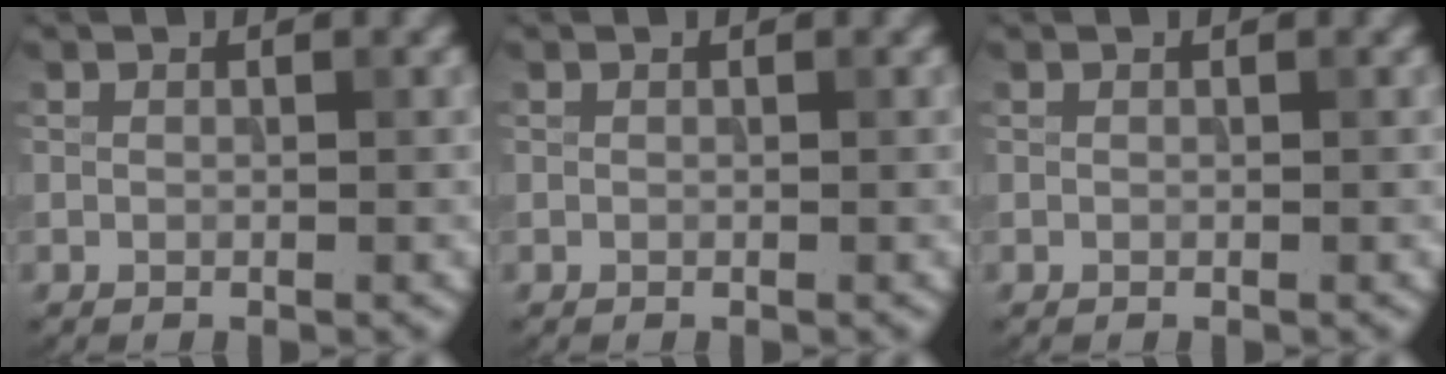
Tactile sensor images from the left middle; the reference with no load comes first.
{"total": 0.0}
{"total": 0.0}